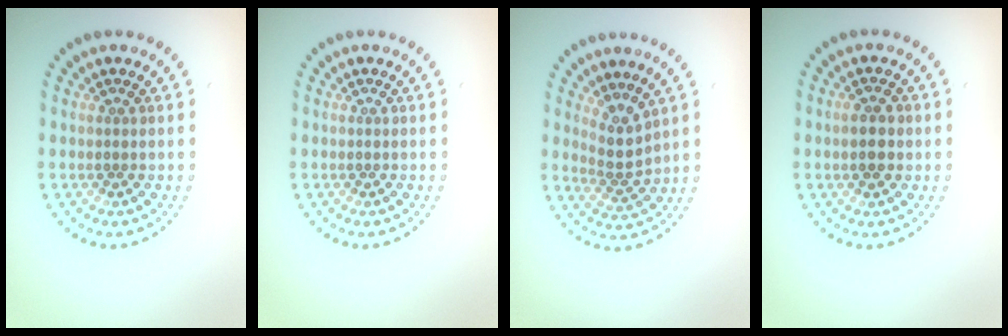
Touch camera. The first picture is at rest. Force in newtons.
{"total": 0.0}
{"total": 2.6, "press": 1.8, "slide": 1.9}
{"total": 2.1, "press": 2.1, "slide": 0.1}